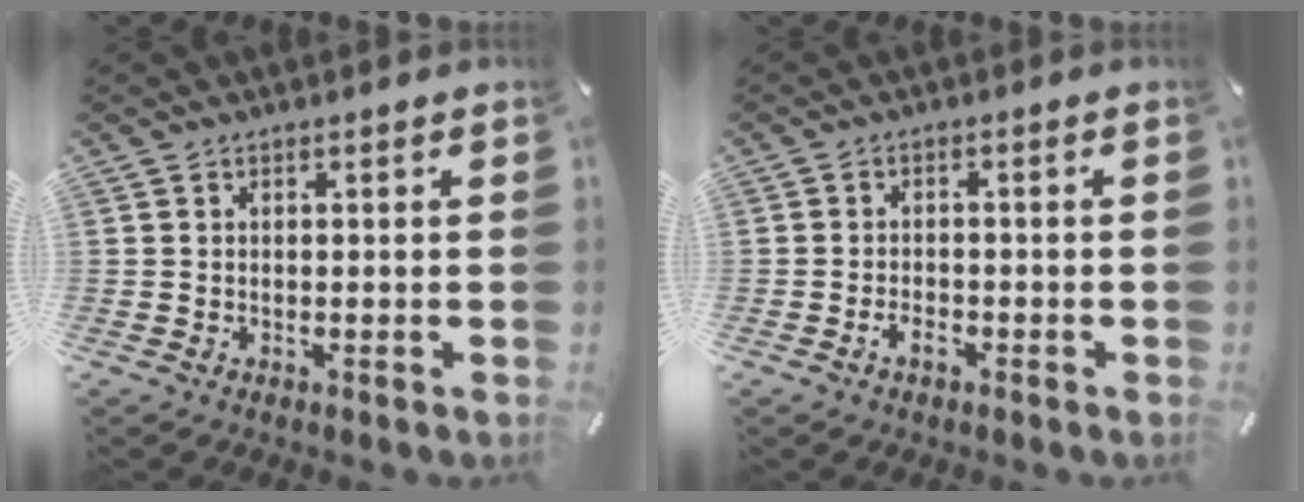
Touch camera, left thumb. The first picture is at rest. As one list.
[{"total": 2.7, "force": [-1.7, 1.4, 1.7], "torque": [-0.029, 0.007, -0.031]}]